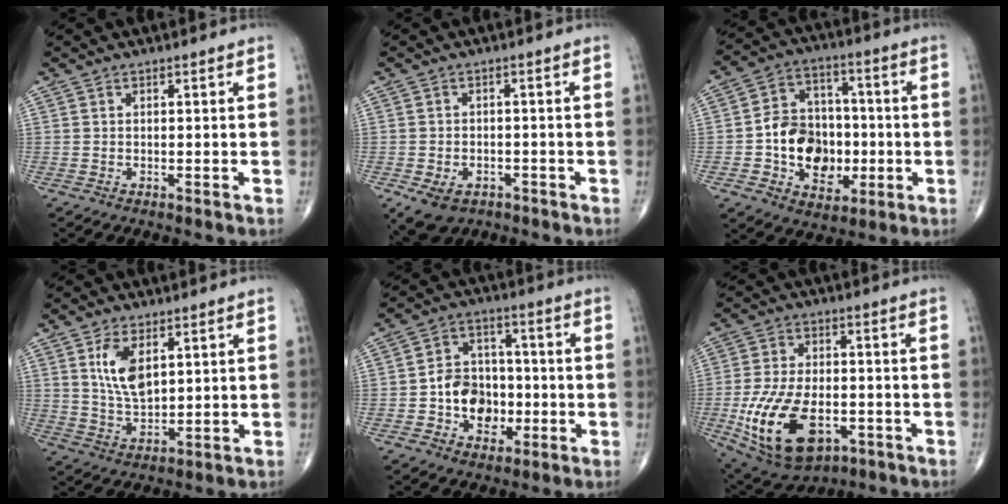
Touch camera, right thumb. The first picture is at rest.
{"total": 7.1, "force": [-3.6, 4.9, 3.6], "torque": [-0.061, 0.014, -0.047]}
{"total": 15.6, "force": [-2.5, 11.8, 10.0], "torque": [-0.109, 0.028, -0.037]}
{"total": 8.5, "force": [3.0, 4.5, 6.6], "torque": [-0.110, -0.016, 0.065]}
{"total": 11.2, "force": [-2.2, 8.7, 6.7], "torque": [-0.063, 0.029, -0.037]}
{"total": 18.3, "force": [-5.5, 10.5, 13.9], "torque": [-0.253, 0.007, -0.078]}